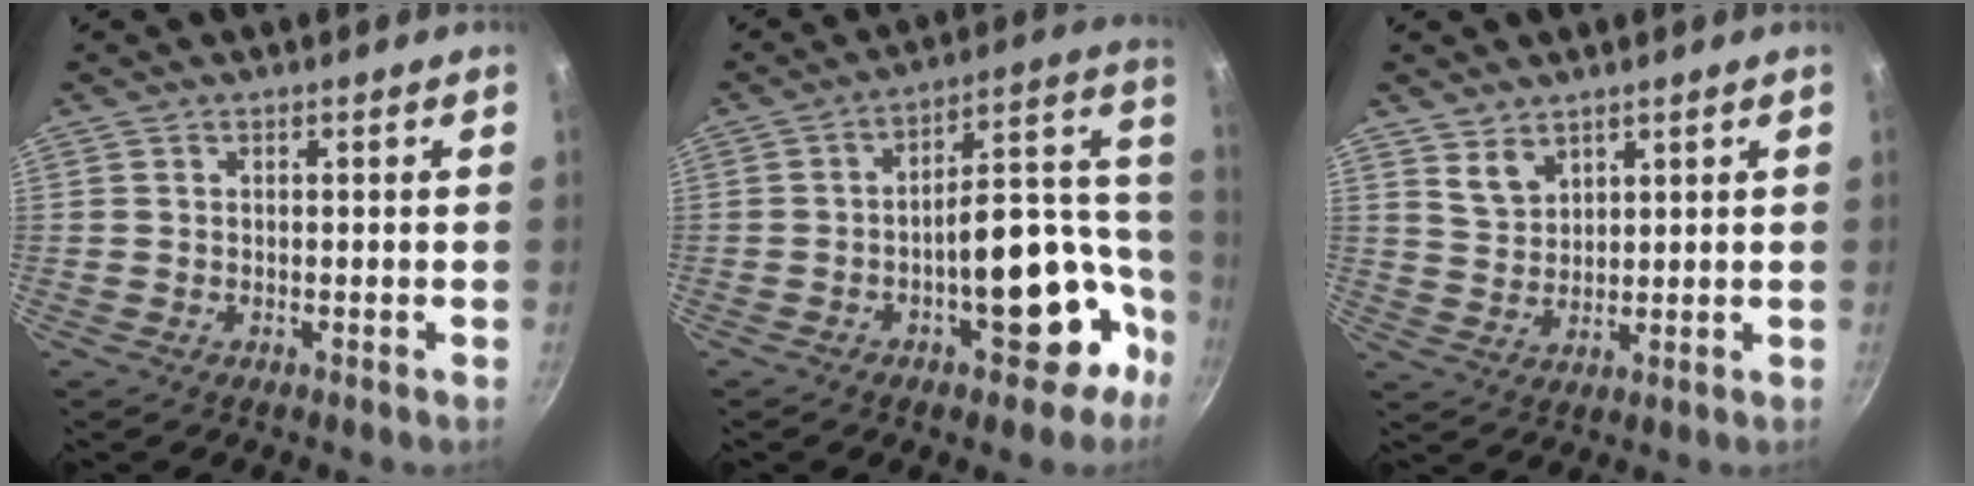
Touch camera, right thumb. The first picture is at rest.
{"total": 19.5, "force": [-7.0, 9.8, 15.4], "torque": [-0.138, 0.085, -0.092]}
{"total": 4.4, "force": [3.1, 2.7, 1.7], "torque": [-0.020, -0.017, 0.066]}